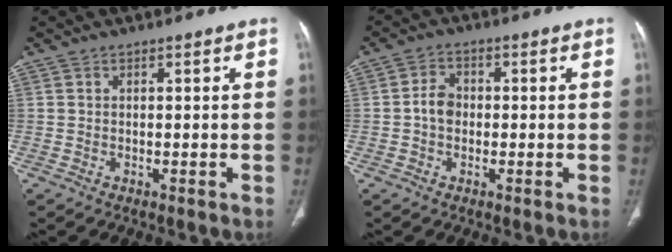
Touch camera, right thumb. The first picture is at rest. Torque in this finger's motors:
{"motor_torque": [0.55, 0.94, 0.46, -0.30, -0.02]}